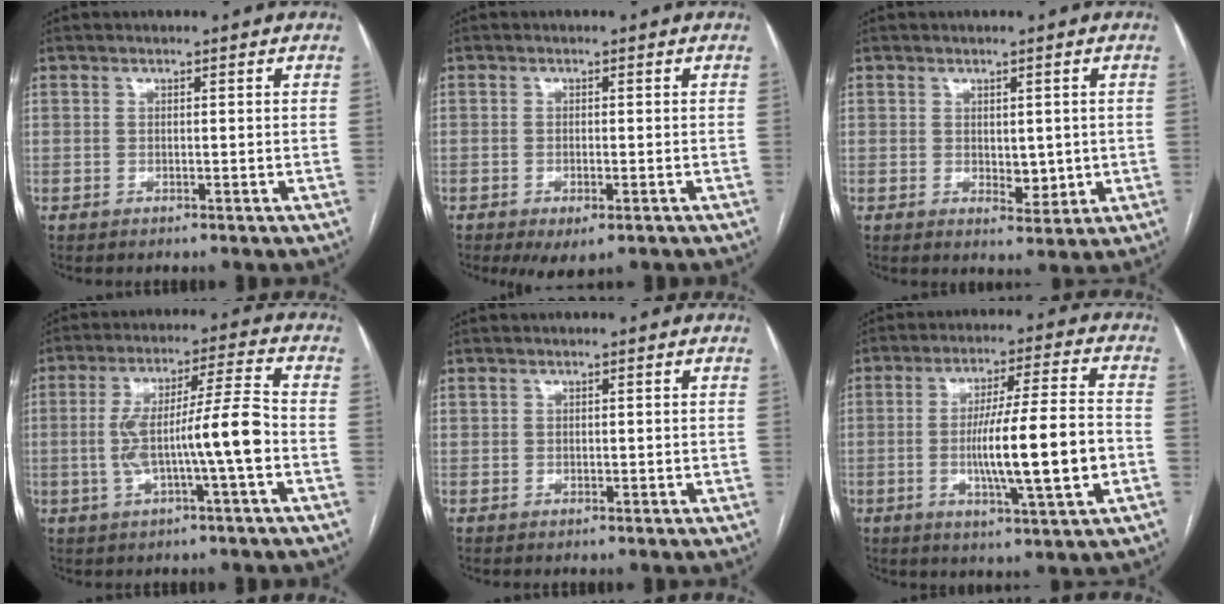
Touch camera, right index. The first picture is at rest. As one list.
[{"total": 4.0, "force": [-2.3, 1.4, 2.9], "torque": [-0.042, -0.006, -0.027]}, {"total": 3.6, "force": [0.2, 2.1, 2.8], "torque": [-0.036, -0.006, 0.013]}, {"total": 11.0, "force": [-1.9, 0.2, 10.8], "torque": [-0.198, 0.020, -0.033]}, {"total": 0.7, "force": [0.5, 0.5, 0.1], "torque": [0.007, 0.001, 0.008]}, {"total": 13.9, "force": [-2.5, 0.6, 13.7], "torque": [-0.233, -0.001, -0.039]}]